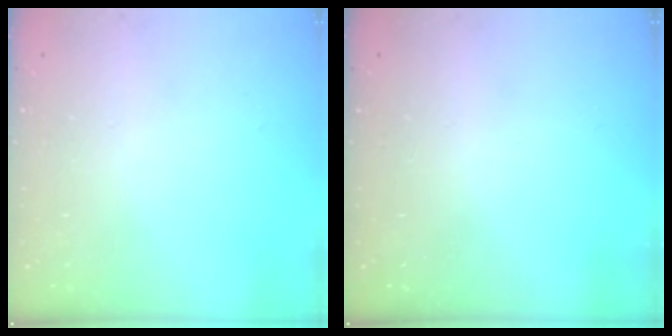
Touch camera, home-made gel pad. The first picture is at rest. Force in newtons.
{"total": 0.0}